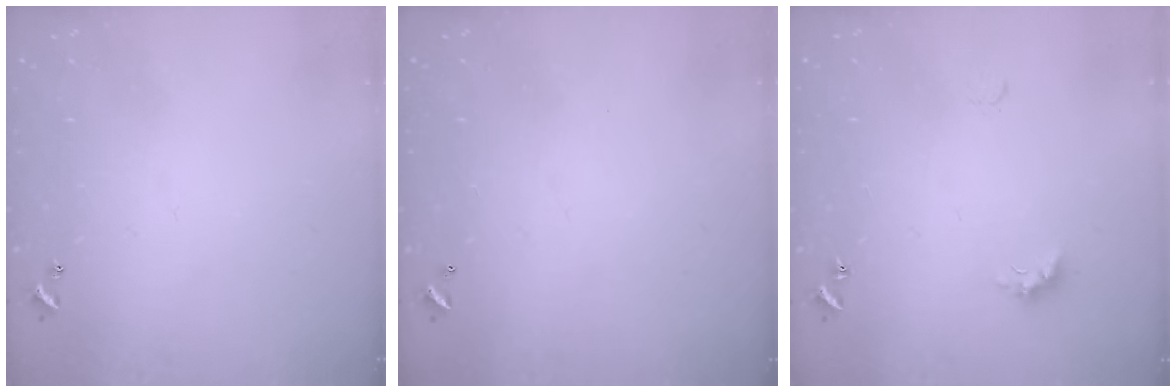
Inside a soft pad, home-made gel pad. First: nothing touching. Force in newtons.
{"total": 2.9, "press": 2.9, "slide": 0.1}
{"total": 2.8, "press": 2.7, "slide": 0.6}